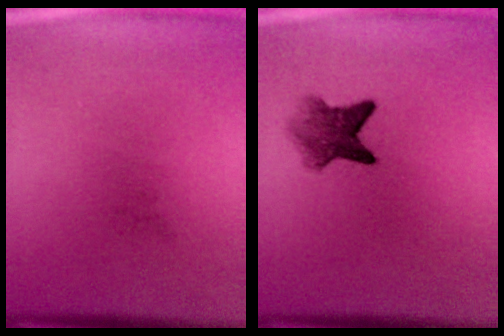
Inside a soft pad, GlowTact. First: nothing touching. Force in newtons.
{"total": 4.7}